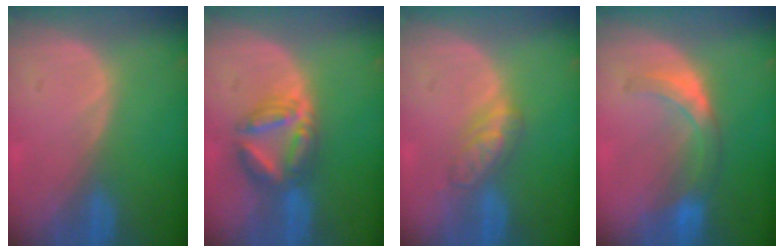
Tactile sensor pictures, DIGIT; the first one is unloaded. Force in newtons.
{"total": 6.5, "press": 6.5, "slide": 0.4}
{"total": 4.5, "press": 4.5, "slide": 0.7}
{"total": 5.7, "press": 5.4, "slide": 1.9}